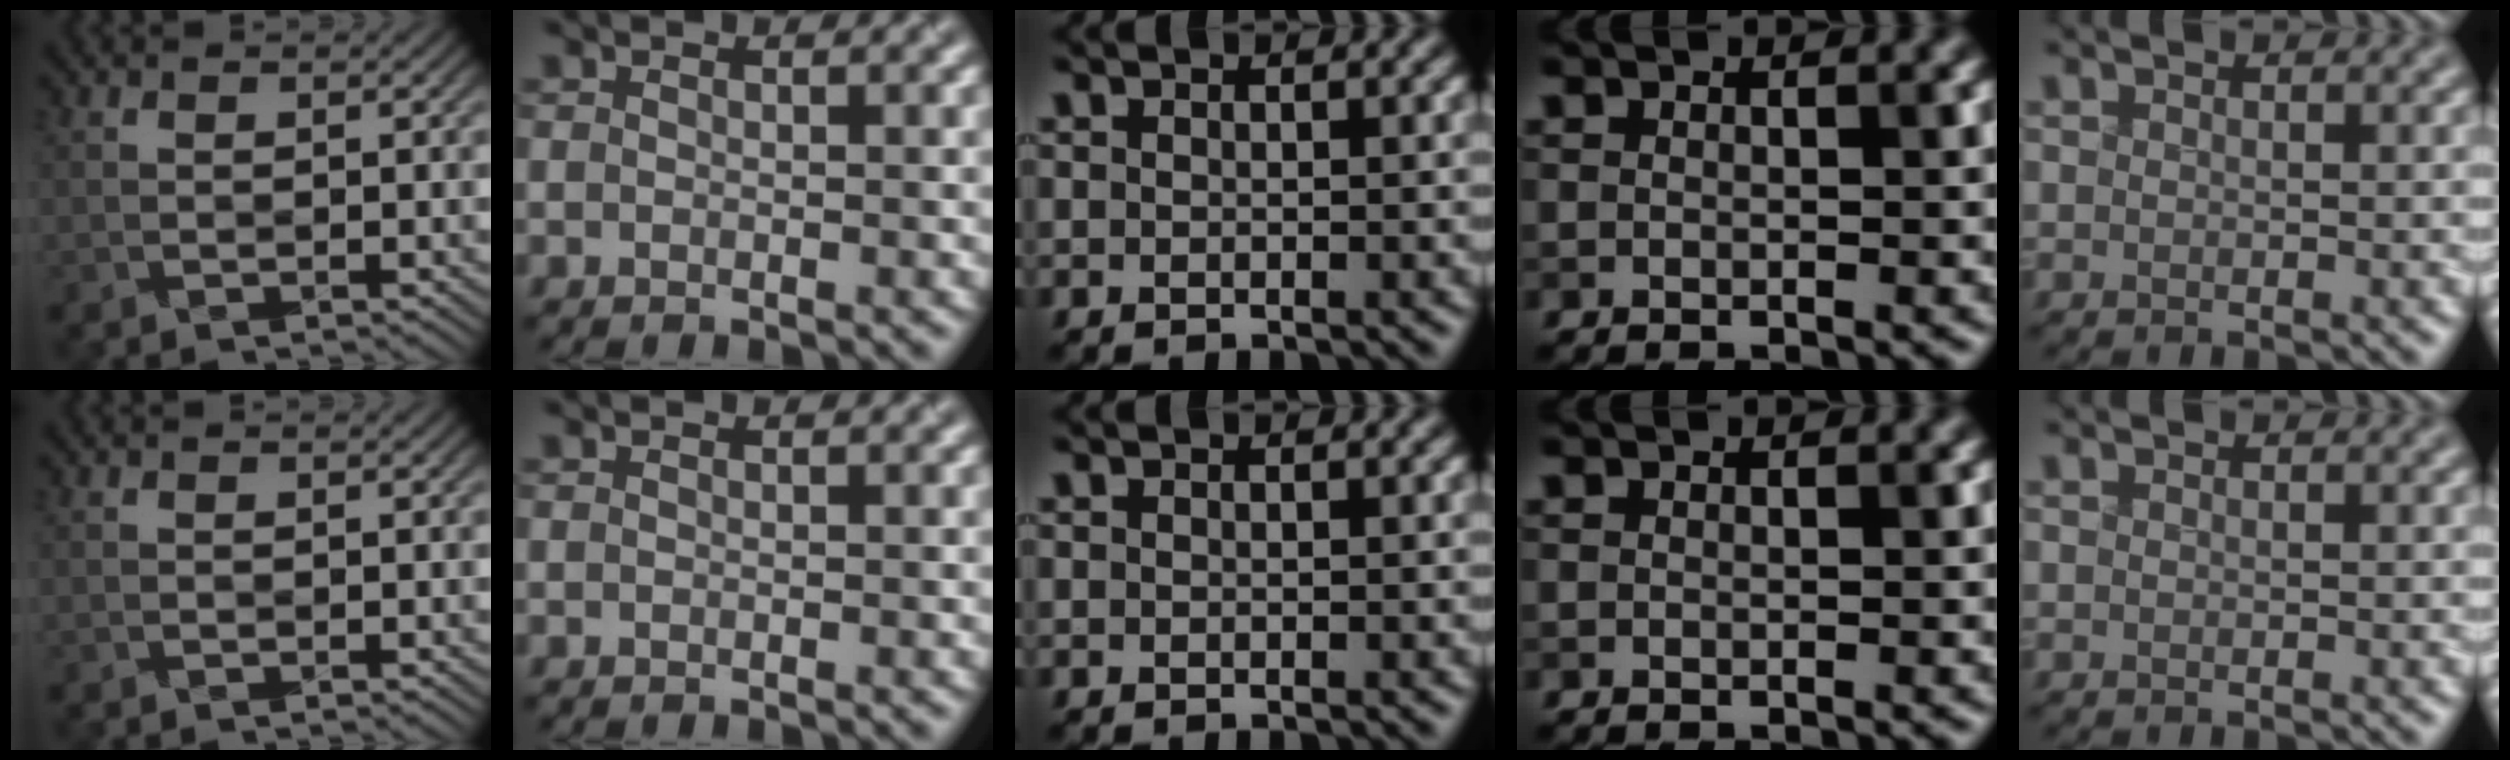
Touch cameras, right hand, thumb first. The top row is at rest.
{}